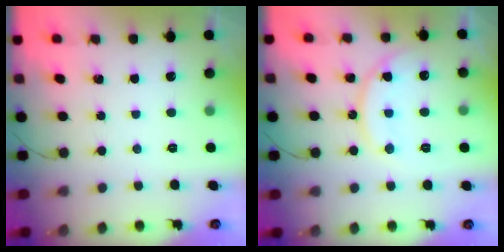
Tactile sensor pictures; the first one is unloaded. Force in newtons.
{"total": 12.4, "press": 12.4, "slide": 0.7}